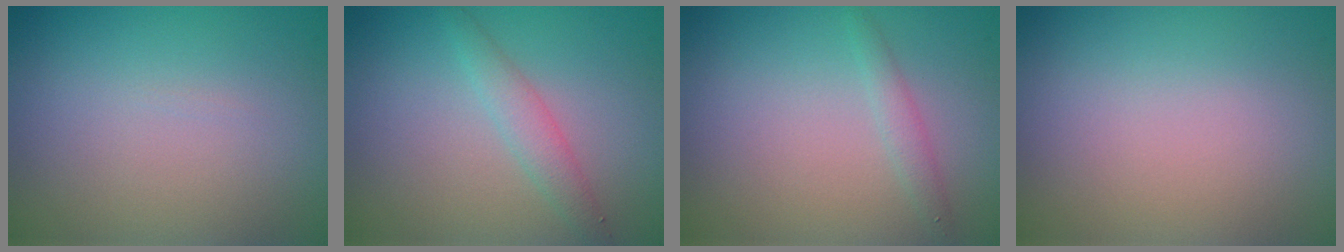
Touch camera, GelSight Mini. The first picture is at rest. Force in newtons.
{"total": 1.9, "press": 1.9, "slide": 0.1}
{"total": 1.2, "press": 1.2, "slide": 0.0}
{"total": 0.0}